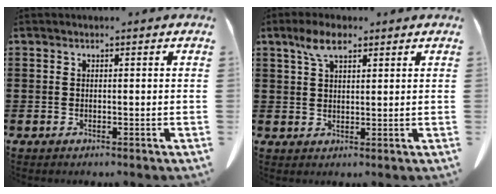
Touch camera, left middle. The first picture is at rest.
{"total": 4.9, "force": [2.9, 1.7, 3.5], "torque": [-0.077, 0.006, 0.052]}